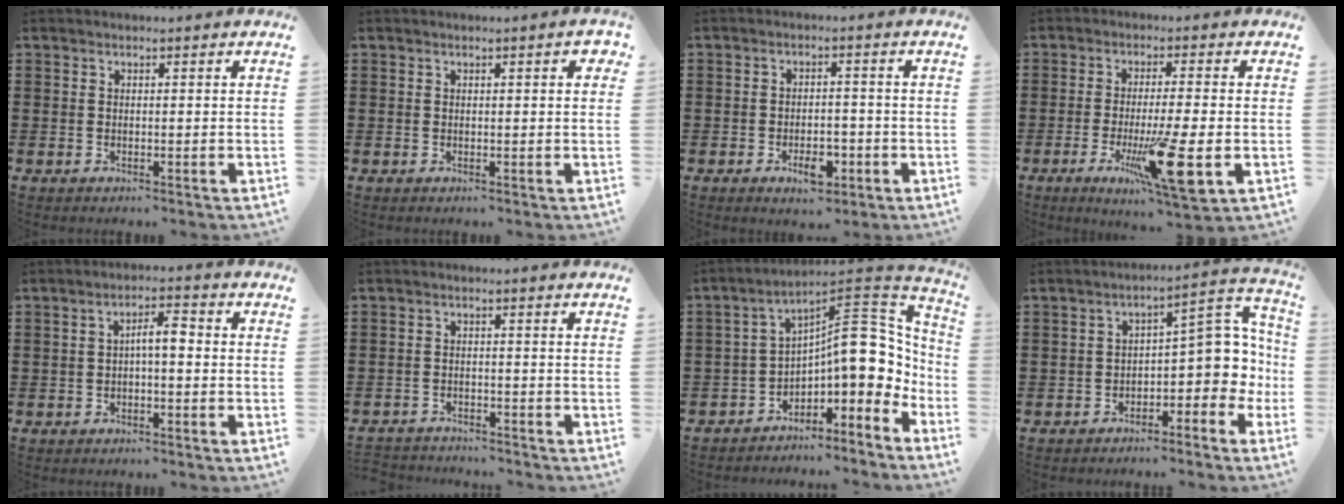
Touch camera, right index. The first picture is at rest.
{"total": 1.0, "force": [0.4, 0.2, 0.9], "torque": [-0.018, 0.004, 0.006]}
{"total": 6.4, "force": [-3.2, 2.0, 5.1], "torque": [-0.099, 0.001, -0.059]}
{"total": 12.7, "force": [-3.9, 1.7, 12.0], "torque": [-0.216, -0.017, -0.061]}
{"total": 3.4, "force": [-0.4, 0.9, 3.2], "torque": [-0.060, 0.009, -0.011]}
{"total": 2.3, "force": [-2.3, 0.2, -0.2], "torque": [-0.005, -0.001, -0.050]}
{"total": 12.3, "force": [-0.3, 6.2, 10.6], "torque": [-0.143, -0.011, -0.013]}
{"total": 6.4, "force": [-1.4, 3.4, 5.2], "torque": [-0.077, -0.014, -0.033]}